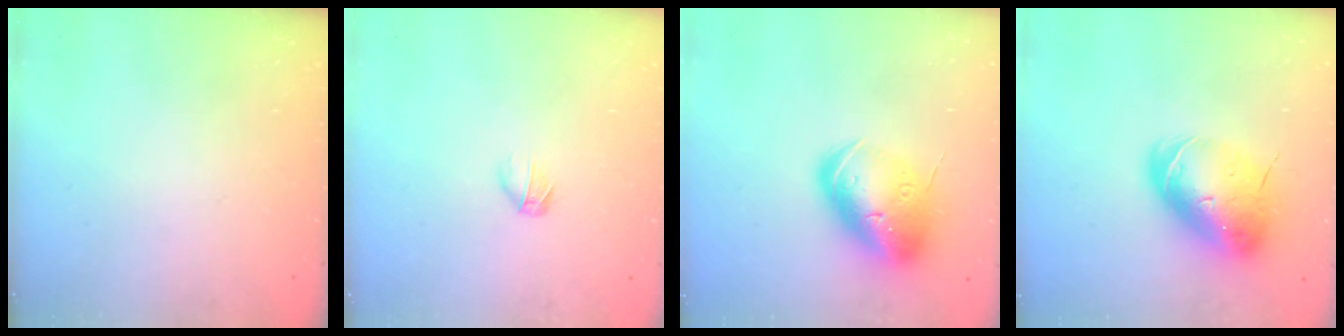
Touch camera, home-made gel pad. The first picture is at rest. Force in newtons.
{"total": 3.7, "press": 3.6, "slide": 1.0}
{"total": 18.3, "press": 18.0, "slide": 2.9}
{"total": 13.5, "press": 13.3, "slide": 2.4}